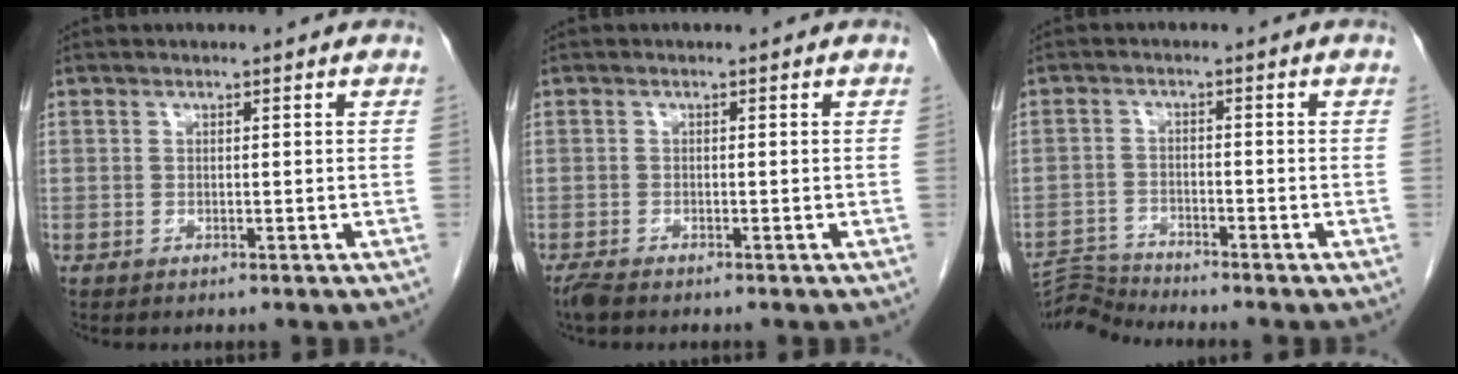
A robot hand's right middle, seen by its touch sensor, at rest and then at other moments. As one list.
[{"total": 1.8, "force": [-1.5, 0.3, 0.9], "torque": [-0.026, -0.006, -0.030]}, {"total": 5.3, "force": [-5.1, -1.5, -0.7], "torque": [0.007, -0.006, -0.095]}]